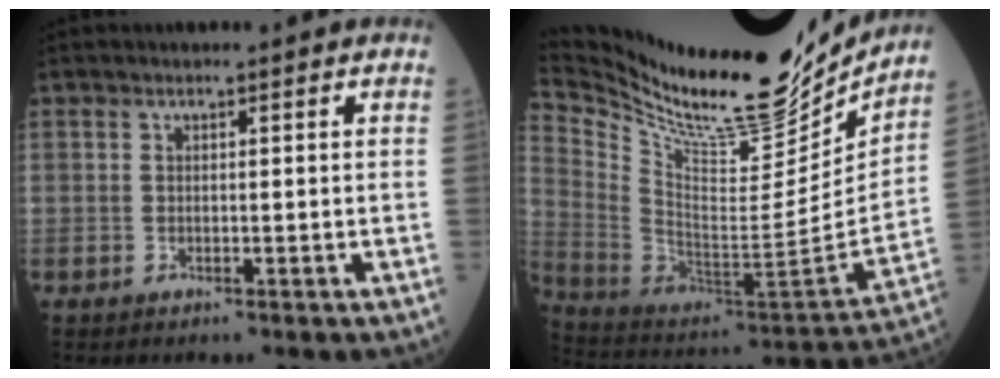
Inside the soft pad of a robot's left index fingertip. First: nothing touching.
{"total": 27.5, "force": [23.9, 4.8, 12.8], "torque": [-0.230, -0.063, 0.373]}